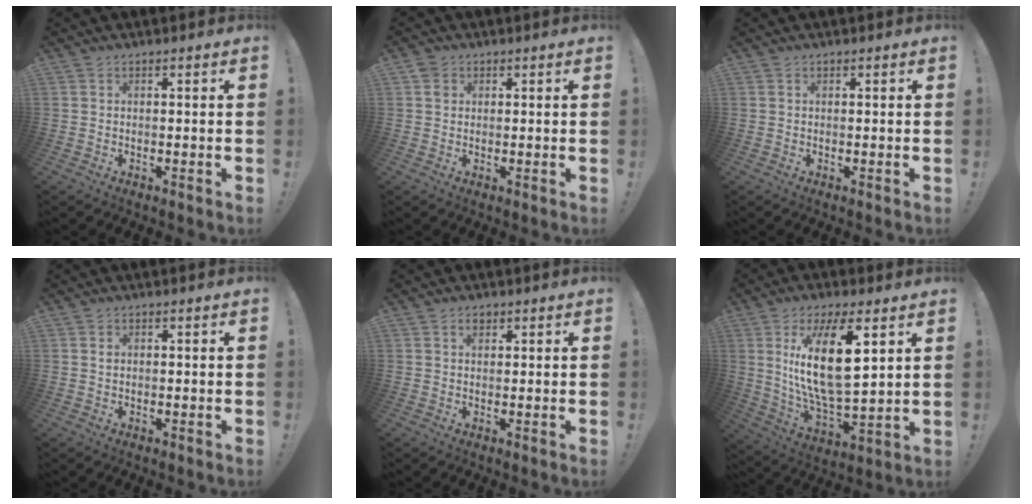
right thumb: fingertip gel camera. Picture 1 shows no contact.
{"total": 2.0, "force": [0.8, 1.8, 0.6], "torque": [-0.001, -0.002, 0.013]}
{"total": 0.0}
{"total": 0.6, "force": [0.3, 0.5, -0.1], "torque": [0.002, 0.003, 0.005]}
{"total": 2.0, "force": [1.1, 1.2, 1.1], "torque": [-0.016, 0.001, 0.017]}
{"total": 19.1, "force": [6.6, 7.0, 16.5], "torque": [-0.316, -0.034, 0.100]}